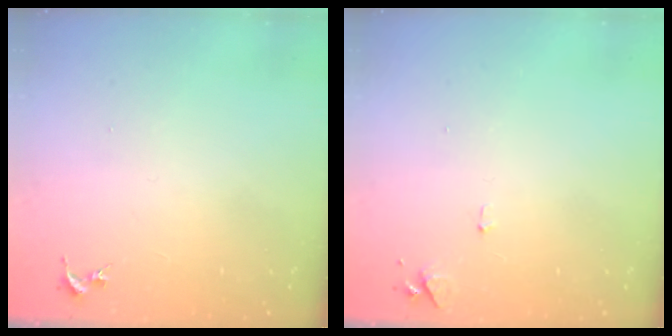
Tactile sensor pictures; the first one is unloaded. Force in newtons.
{"total": 5.6, "press": 5.5, "slide": 0.8}